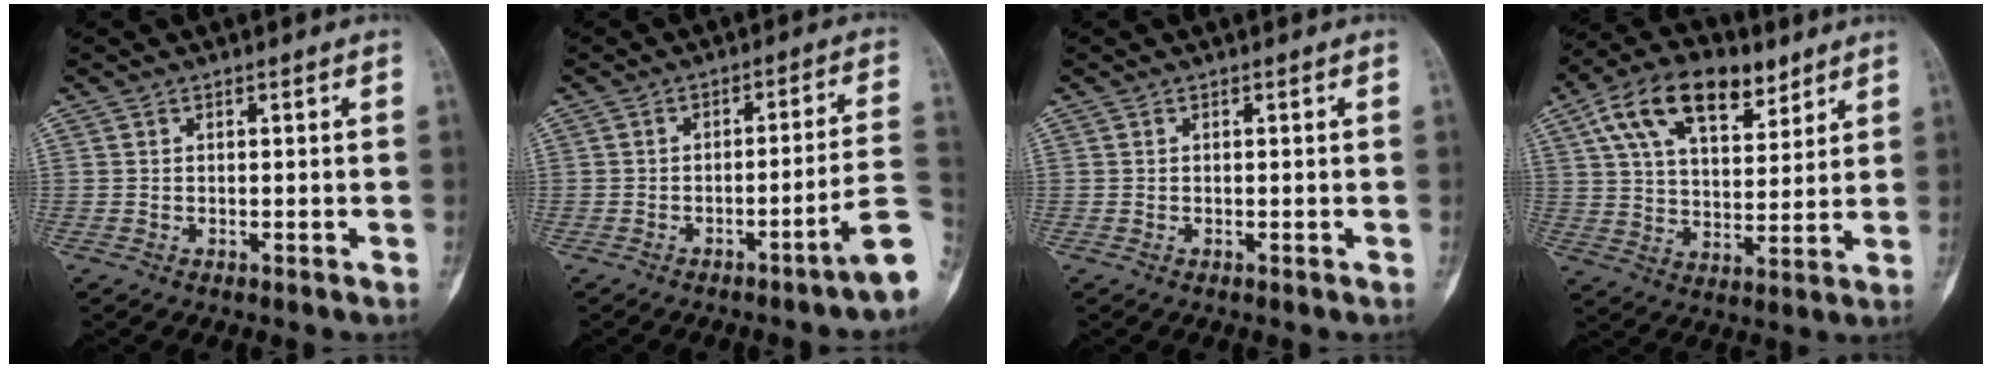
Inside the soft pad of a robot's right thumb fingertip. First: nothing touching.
{"total": 12.6, "force": [-5.1, 0.6, 11.5], "torque": [-0.147, 0.035, -0.076]}
{"total": 0.0}
{"total": 17.2, "force": [9.2, 9.0, 11.4], "torque": [-0.165, -0.015, 0.160]}